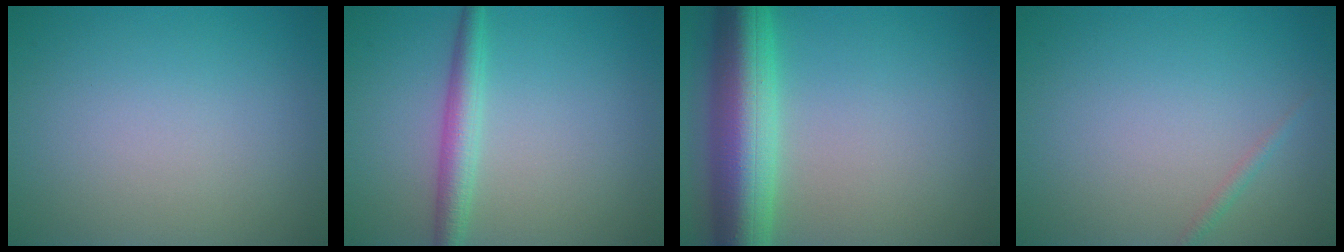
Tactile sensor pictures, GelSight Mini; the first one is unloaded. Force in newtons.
{"total": 2.8, "press": 2.8, "slide": 0.0}
{"total": 8.9, "press": 8.9, "slide": 0.4}
{"total": 0.7, "press": 0.7, "slide": 0.0}